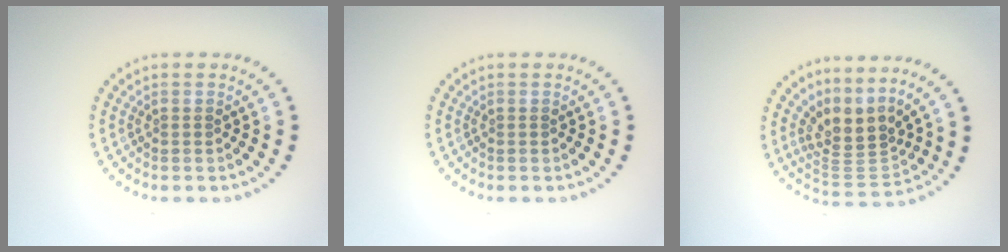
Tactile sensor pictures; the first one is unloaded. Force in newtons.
{"total": 0.0}
{"total": 3.9, "press": 2.6, "slide": 2.9}